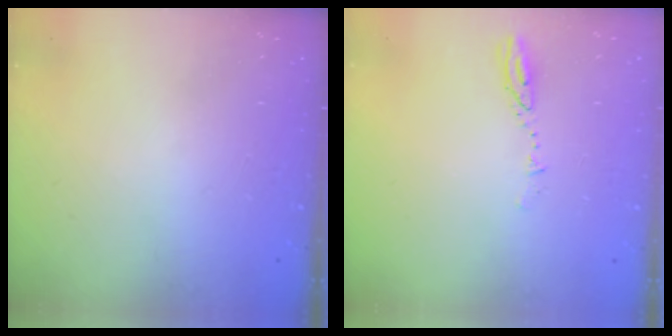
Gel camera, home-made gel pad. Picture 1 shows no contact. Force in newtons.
{"total": 3.5, "press": 3.4, "slide": 0.3}